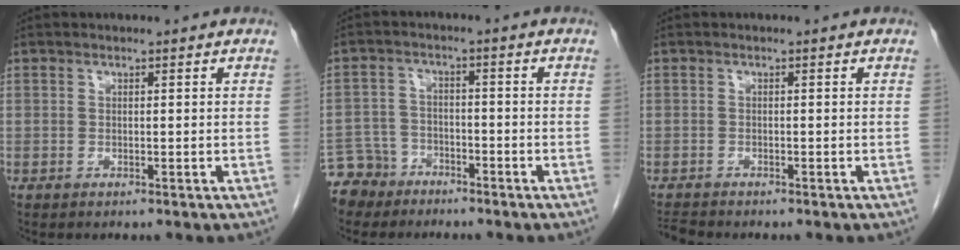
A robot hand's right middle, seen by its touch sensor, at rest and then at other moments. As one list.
[{"total": 6.0, "force": [-4.8, 3.6, -0.4], "torque": [0.006, -0.001, -0.091]}, {"total": 1.8, "force": [-1.7, 0.0, 0.1], "torque": [-0.008, -0.011, -0.030]}]